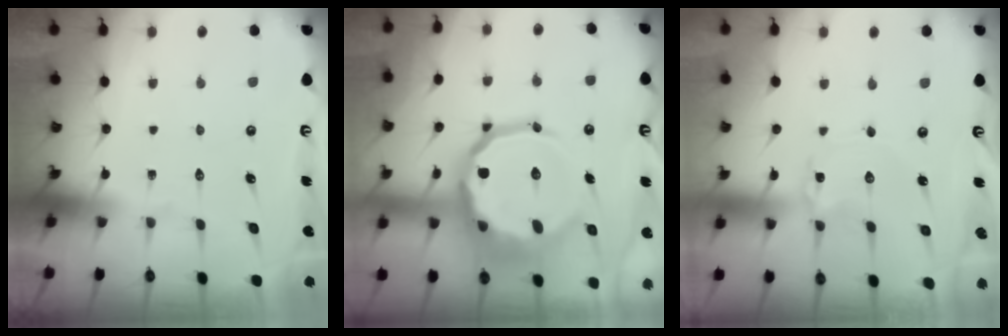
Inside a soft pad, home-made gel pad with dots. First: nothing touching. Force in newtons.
{"total": 17.9, "press": 17.4, "slide": 4.1}
{"total": 1.2, "press": 1.2, "slide": 0.1}